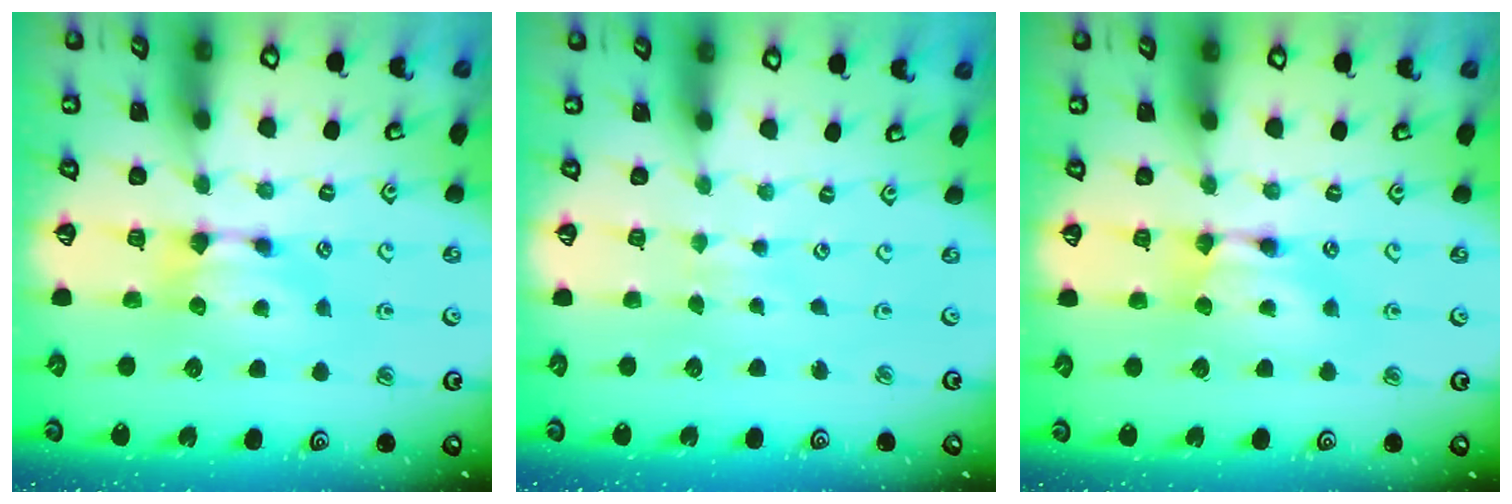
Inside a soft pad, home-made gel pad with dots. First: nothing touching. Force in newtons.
{"total": 3.9, "press": 3.9, "slide": 0.2}
{"total": 1.6, "press": 1.6, "slide": 0.1}